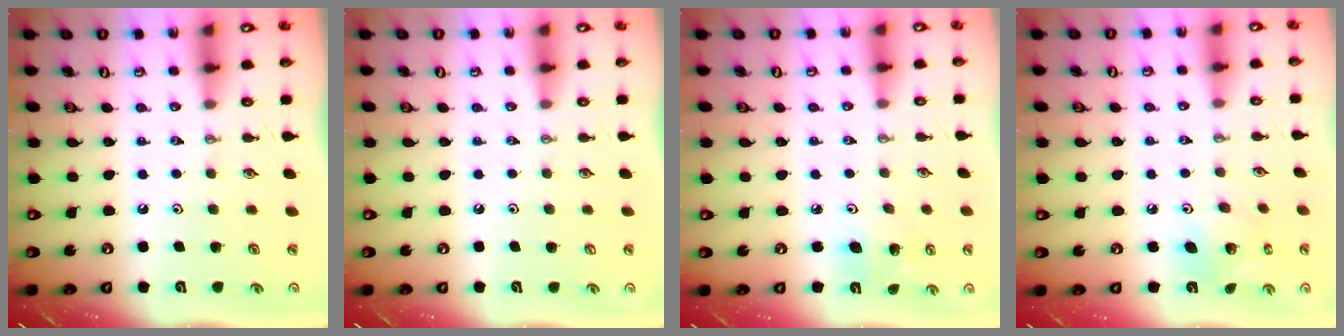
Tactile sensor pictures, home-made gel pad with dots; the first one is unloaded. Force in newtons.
{"total": 0.7, "press": 0.1, "slide": 0.7}
{"total": 6.5, "press": 6.4, "slide": 1.2}
{"total": 6.6, "press": 6.6, "slide": 0.3}